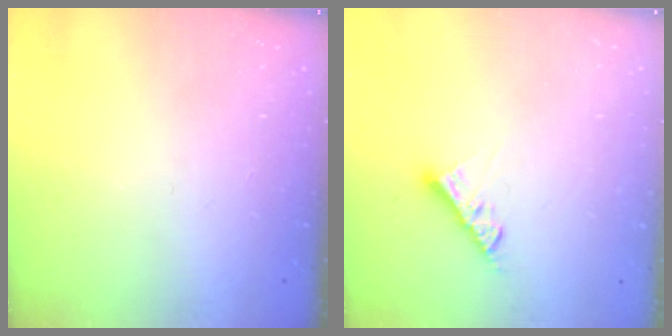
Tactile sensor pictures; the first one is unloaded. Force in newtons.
{"total": 6.1, "press": 6.1, "slide": 0.4}